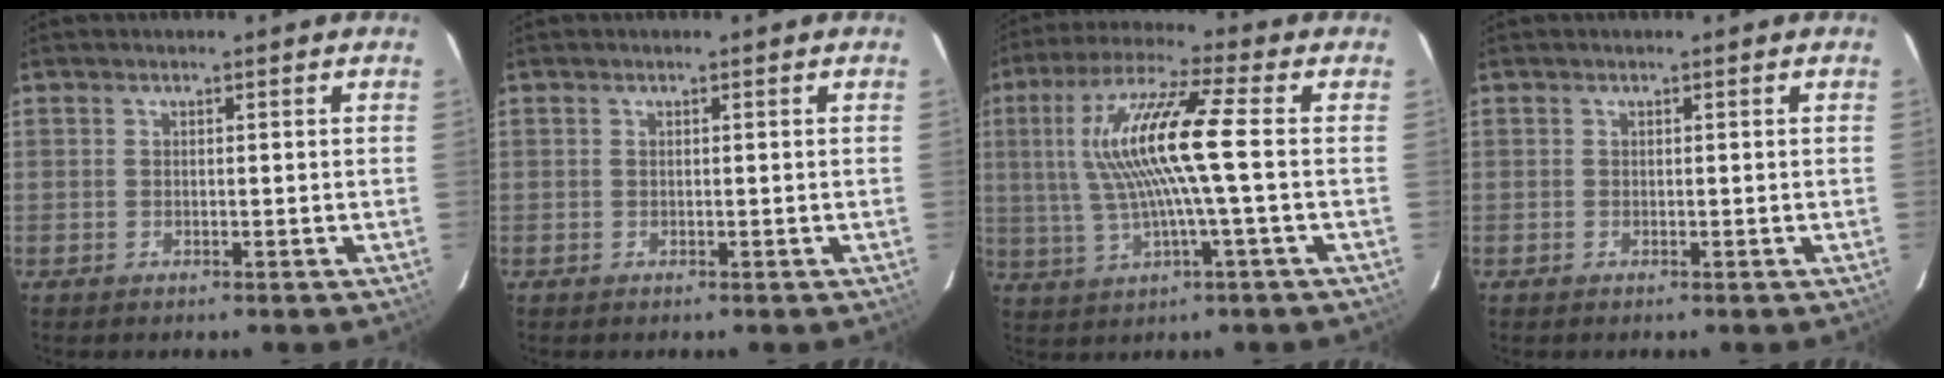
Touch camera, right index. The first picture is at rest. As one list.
[{"total": 0.0}, {"total": 13.6, "force": [0.7, 0.5, 13.6], "torque": [-0.267, 0.009, 0.017]}, {"total": 0.0}]